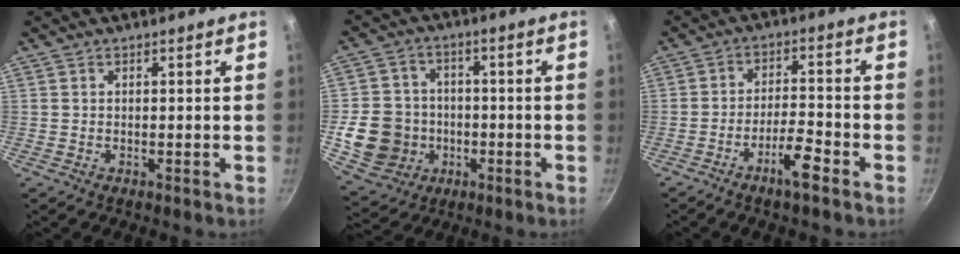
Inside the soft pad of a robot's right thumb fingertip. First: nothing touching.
{"total": 12.8, "force": [-2.8, 11.3, 5.3], "torque": [-0.081, 0.025, -0.039]}
{"total": 6.3, "force": [-4.0, 1.1, 4.7], "torque": [-0.082, 0.032, -0.068]}